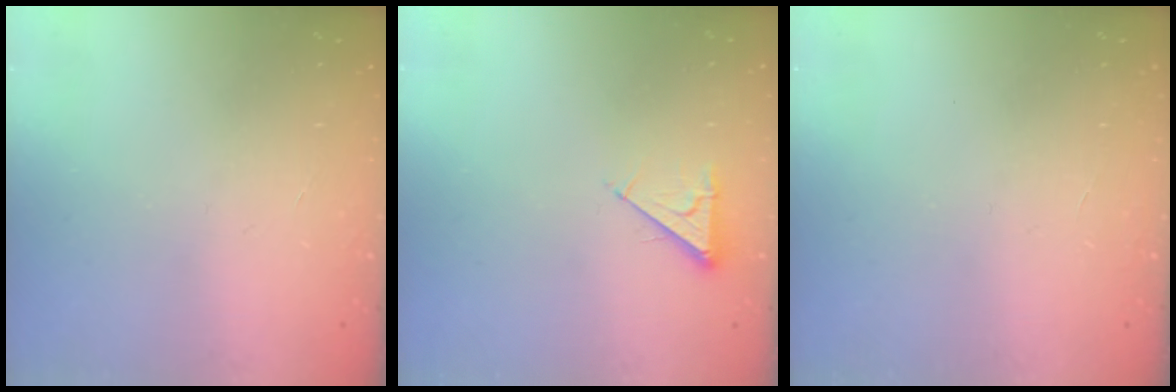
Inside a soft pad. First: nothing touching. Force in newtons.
{"total": 4.5, "press": 4.5, "slide": 0.7}
{"total": 0.0}